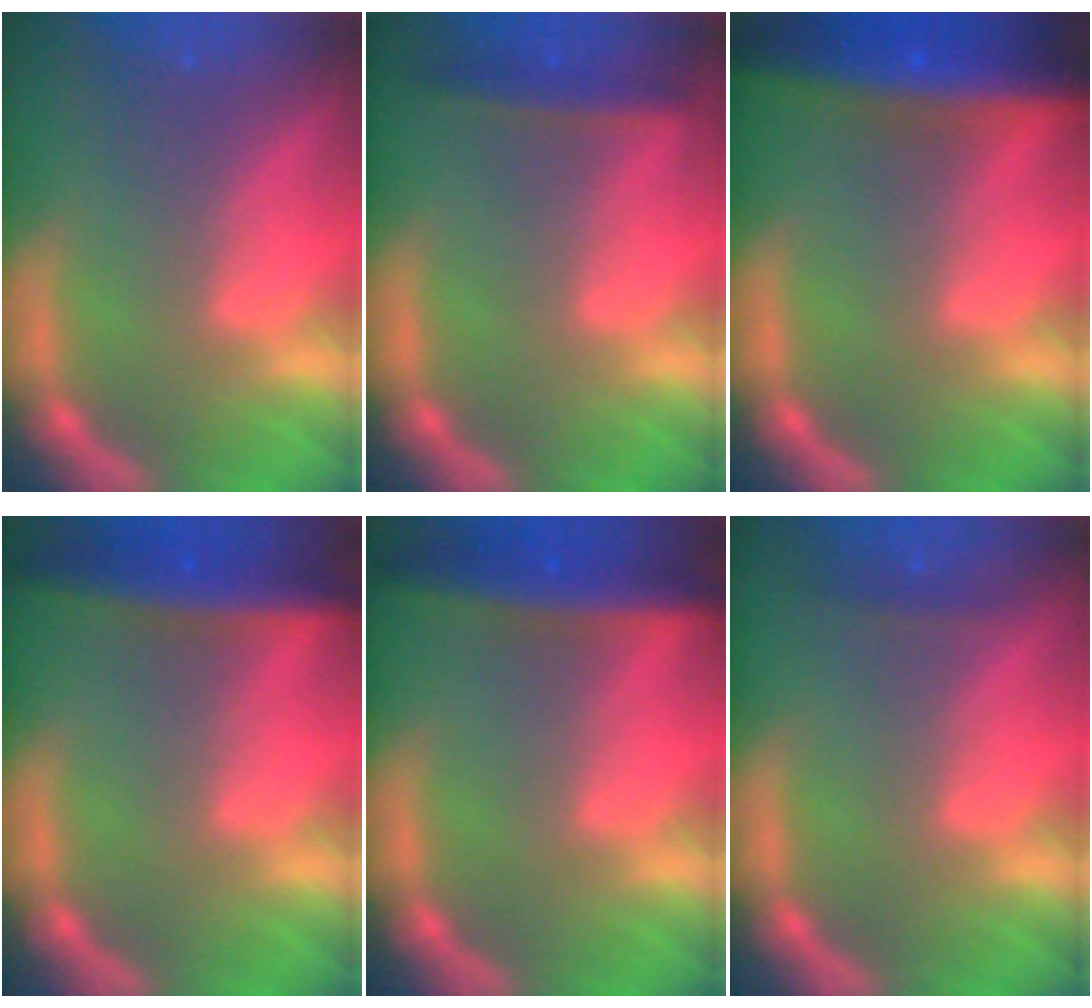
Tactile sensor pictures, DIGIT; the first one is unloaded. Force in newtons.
{"total": 2.4}
{"total": 9.0}
{"total": 5.5}
{"total": 5.5}
{"total": 0.9}